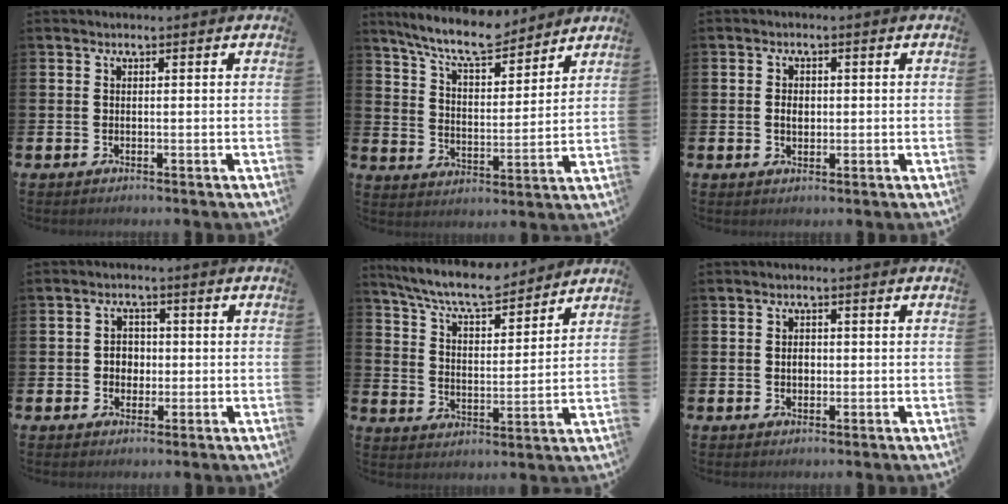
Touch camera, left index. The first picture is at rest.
{"total": 9.2, "force": [8.4, 1.7, 3.3], "torque": [-0.083, -0.046, 0.150]}
{"total": 2.2, "force": [0.1, 1.6, 1.5], "torque": [-0.012, 0.001, -0.003]}
{"total": 3.0, "force": [0.0, 2.7, 1.3], "torque": [-0.015, 0.003, -0.008]}
{"total": 8.4, "force": [7.7, 1.4, 3.1], "torque": [-0.085, -0.044, 0.136]}
{"total": 1.9, "force": [0.0, 1.4, 1.3], "torque": [-0.007, 0.001, -0.005]}